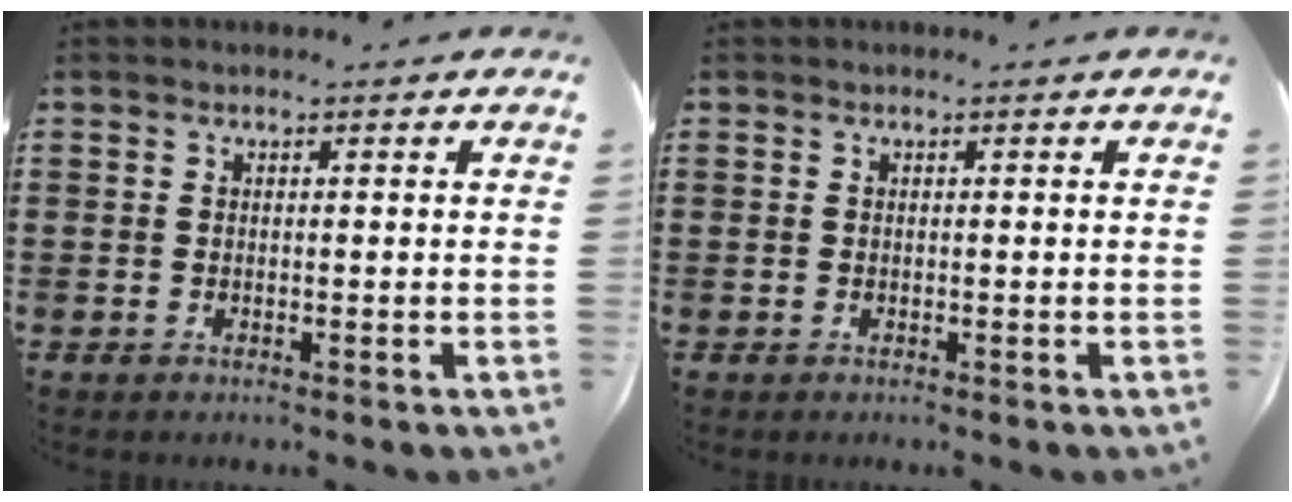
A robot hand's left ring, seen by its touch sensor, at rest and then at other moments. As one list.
[{"total": 0.0}]